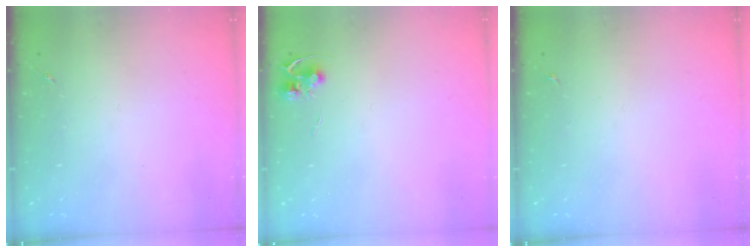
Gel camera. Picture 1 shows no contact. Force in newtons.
{"total": 5.7, "press": 5.6, "slide": 0.4}
{"total": 0.0}